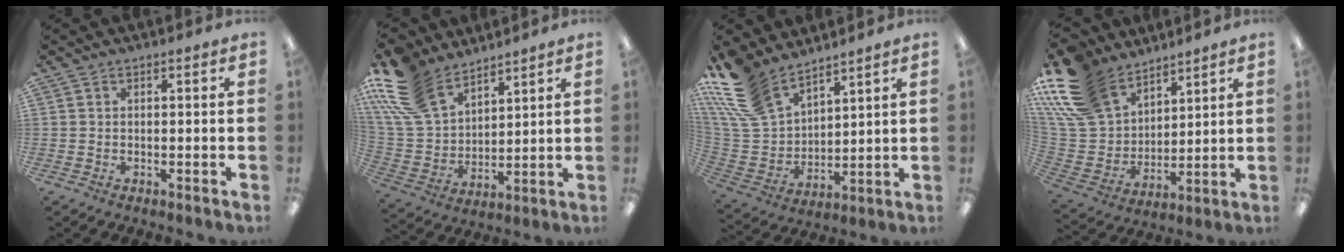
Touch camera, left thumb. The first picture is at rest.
{"total": 18.3, "force": [12.5, 10.1, 8.7], "torque": [-0.206, -0.057, 0.237]}
{"total": 16.7, "force": [12.7, 8.0, 7.5], "torque": [-0.195, -0.063, 0.241]}
{"total": 19.7, "force": [13.6, 11.8, 8.1], "torque": [-0.199, -0.069, 0.260]}